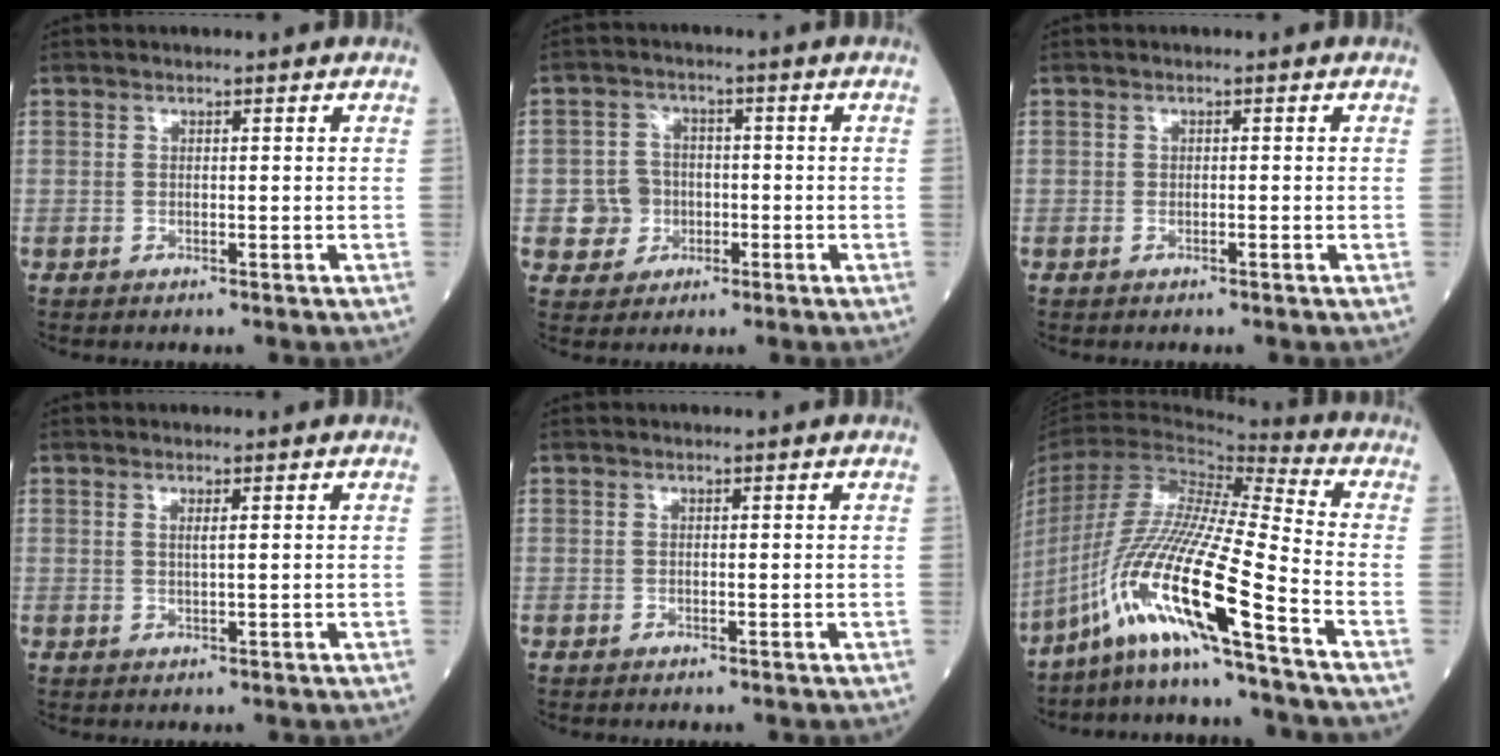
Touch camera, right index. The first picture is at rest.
{"total": 5.2, "force": [-1.2, 5.0, 1.1], "torque": [-0.019, 0.014, -0.012]}
{"total": 0.0}
{"total": 1.1, "force": [0.4, 0.0, 1.0], "torque": [-0.024, -0.001, 0.007]}
{"total": 0.0}
{"total": 19.2, "force": [-11.5, -1.6, 15.4], "torque": [-0.326, -0.032, -0.219]}